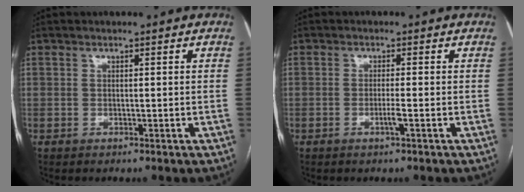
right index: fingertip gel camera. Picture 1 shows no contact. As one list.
[{"total": 1.6, "force": [-0.7, -0.3, 1.4], "torque": [-0.029, -0.003, -0.014]}]